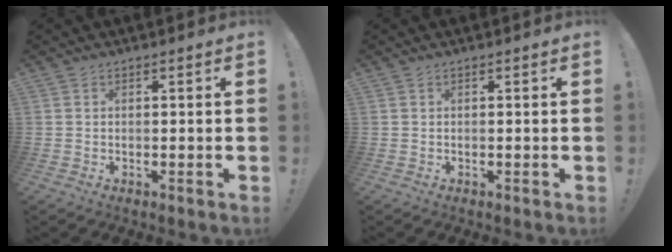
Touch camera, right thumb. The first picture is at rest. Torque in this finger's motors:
{"motor_torque": [0.10, -0.05, 0.61, 0.01, -0.06]}